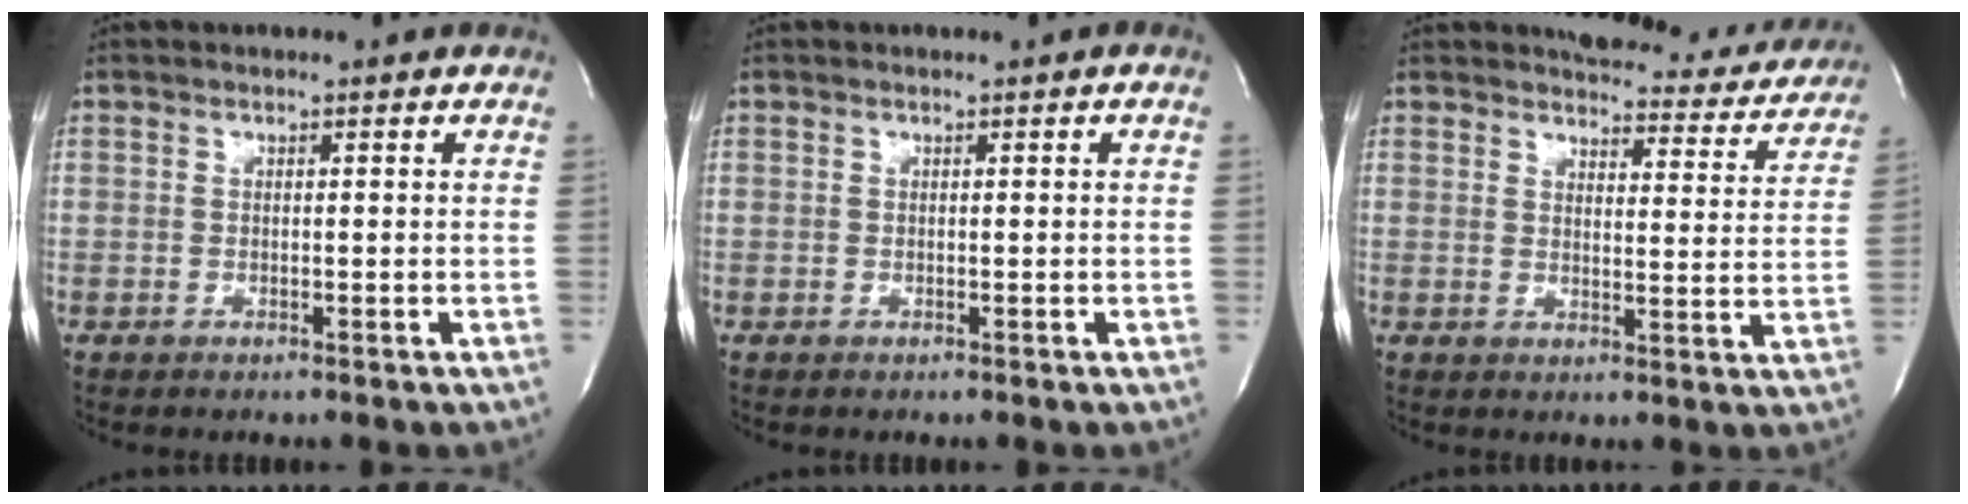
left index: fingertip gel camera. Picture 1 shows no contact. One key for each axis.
{"total": 0.0}
{"total": 12.7, "fx": 12.0, "fy": 3.5, "fz": 2.1, "tx": -0.001, "ty": -0.036, "tz": 0.123}